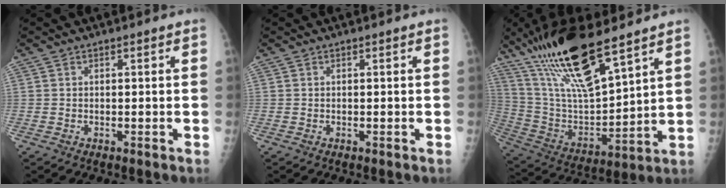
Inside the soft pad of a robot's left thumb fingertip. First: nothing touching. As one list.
[{"total": 0.0}, {"total": 21.8, "force": [14.9, 4.9, 15.1], "torque": [-0.274, -0.060, 0.286]}]